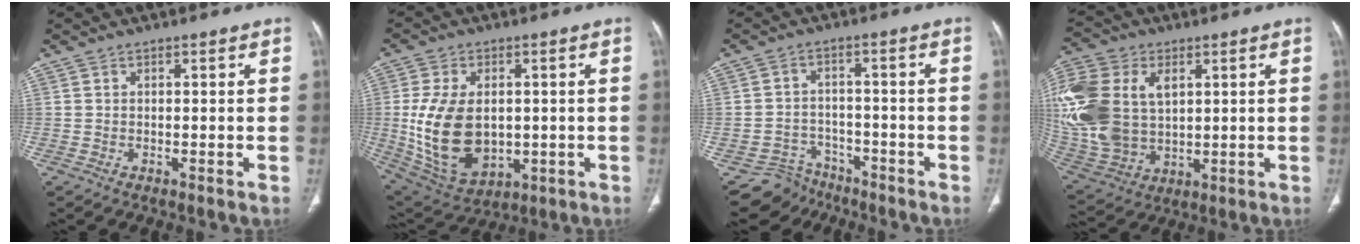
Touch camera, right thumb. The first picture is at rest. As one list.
[{"total": 16.6, "force": [-0.3, 10.7, 12.6], "torque": [-0.224, -0.009, 0.023]}, {"total": 6.8, "force": [-5.5, 3.6, -1.8], "torque": [0.047, 0.056, -0.093]}, {"total": 23.6, "force": [4.6, 16.1, 16.6], "torque": [-0.391, 0.001, 0.099]}]